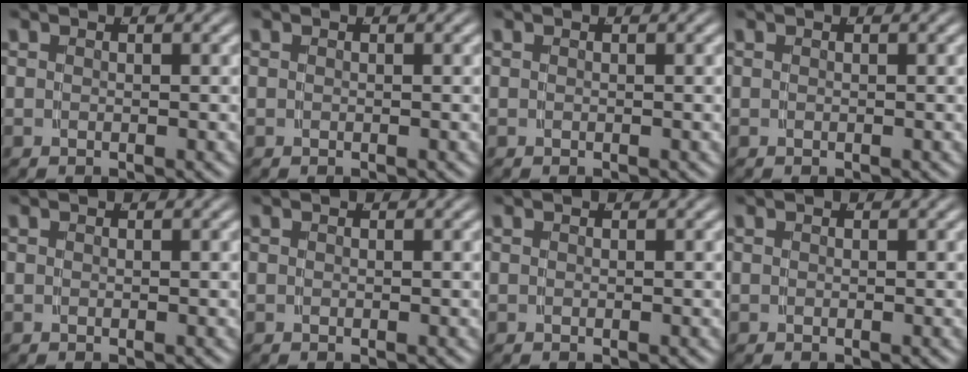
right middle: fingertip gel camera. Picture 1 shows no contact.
{"total": 0.0}
{"total": 0.0}
{"total": 0.0}
{"total": 0.0}
{"total": 0.0}
{"total": 0.0}
{"total": 0.0}